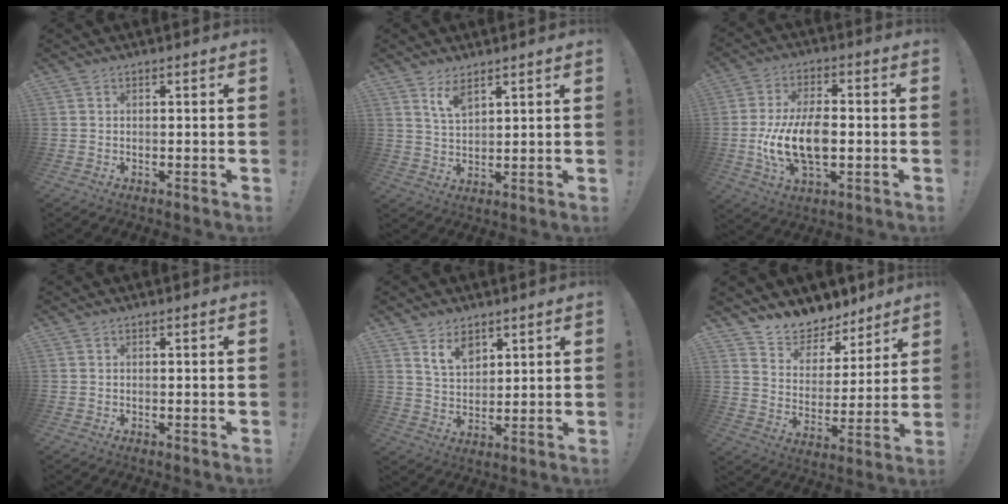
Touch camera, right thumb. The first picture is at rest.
{"total": 5.4, "force": [3.9, 1.9, 3.3], "torque": [-0.063, -0.018, 0.069]}
{"total": 15.0, "force": [-2.1, 7.9, 12.5], "torque": [-0.236, -0.003, -0.038]}
{"total": 0.0}
{"total": 7.5, "force": [5.1, 4.6, 3.2], "torque": [-0.058, -0.025, 0.096]}
{"total": 9.4, "force": [8.5, 3.9, 0.4], "torque": [-0.013, -0.081, 0.158]}